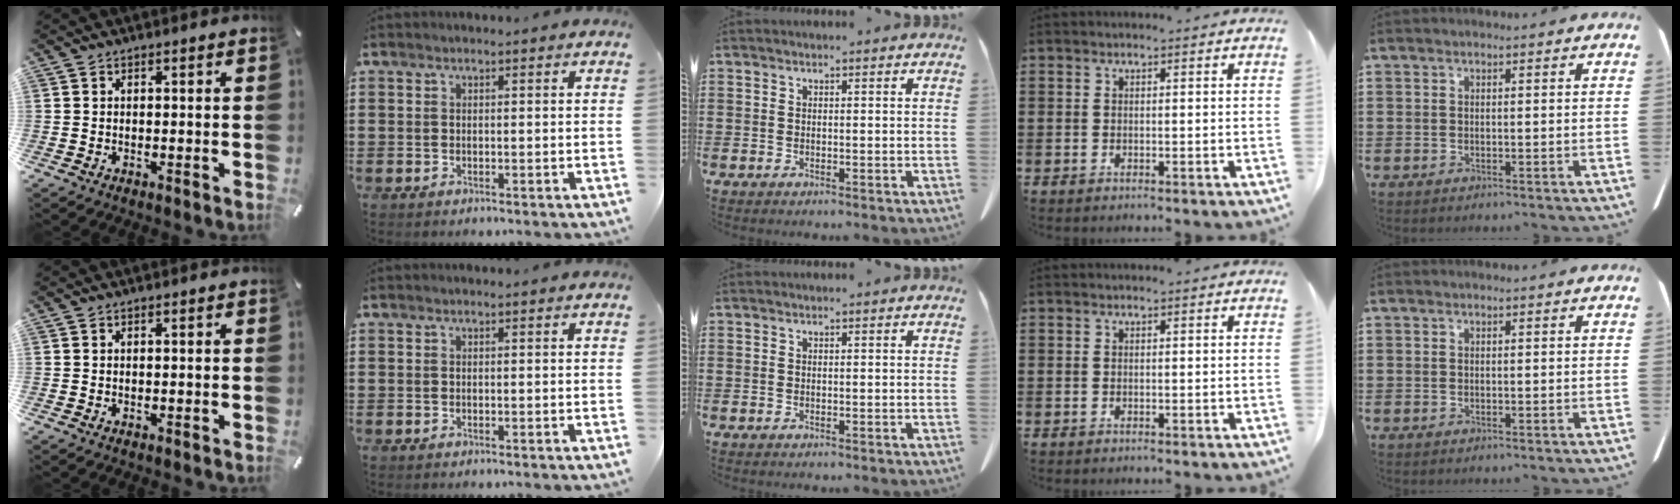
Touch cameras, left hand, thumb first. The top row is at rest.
{}